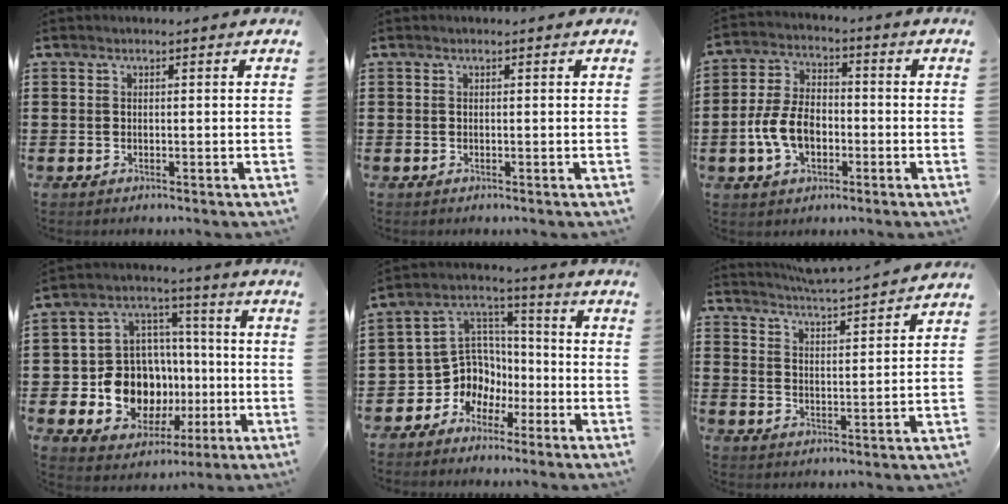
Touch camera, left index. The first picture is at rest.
{"total": 0.0}
{"total": 7.8, "force": [-2.4, 4.9, 5.6], "torque": [-0.140, 0.003, -0.053]}
{"total": 12.4, "force": [-2.6, 11.1, 4.8], "torque": [-0.127, 0.006, -0.040]}
{"total": 7.8, "force": [-2.9, 7.1, 1.2], "torque": [-0.060, -0.004, -0.056]}
{"total": 4.5, "force": [4.3, -0.8, 0.8], "torque": [-0.037, -0.034, 0.071]}